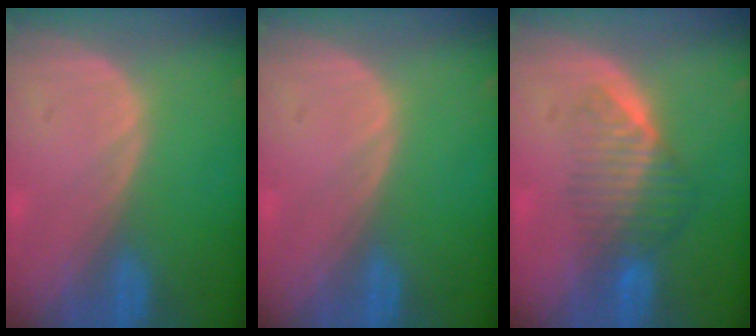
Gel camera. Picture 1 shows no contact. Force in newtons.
{"total": 0.0}
{"total": 6.5, "press": 5.5, "slide": 3.4}